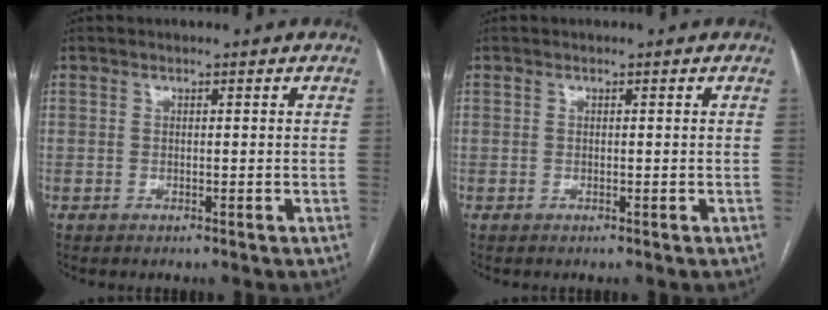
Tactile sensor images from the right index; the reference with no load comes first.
{"total": 0.0}